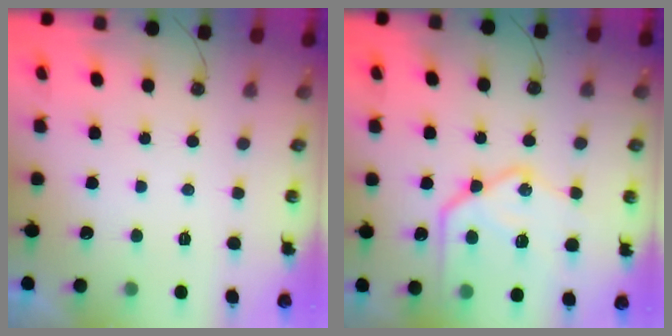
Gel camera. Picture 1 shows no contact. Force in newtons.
{"total": 21.5, "press": 21.4, "slide": 2.2}